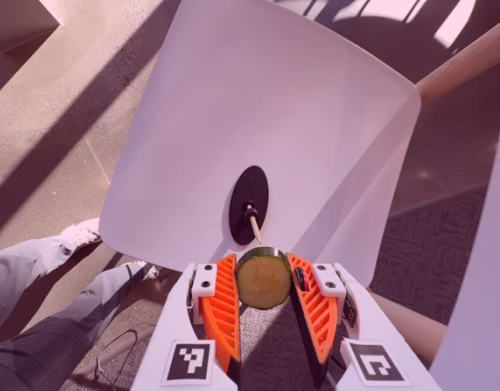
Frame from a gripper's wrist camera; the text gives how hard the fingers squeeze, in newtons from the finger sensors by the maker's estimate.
{"total": 9.0, "left": 9.2, "right": 8.9}